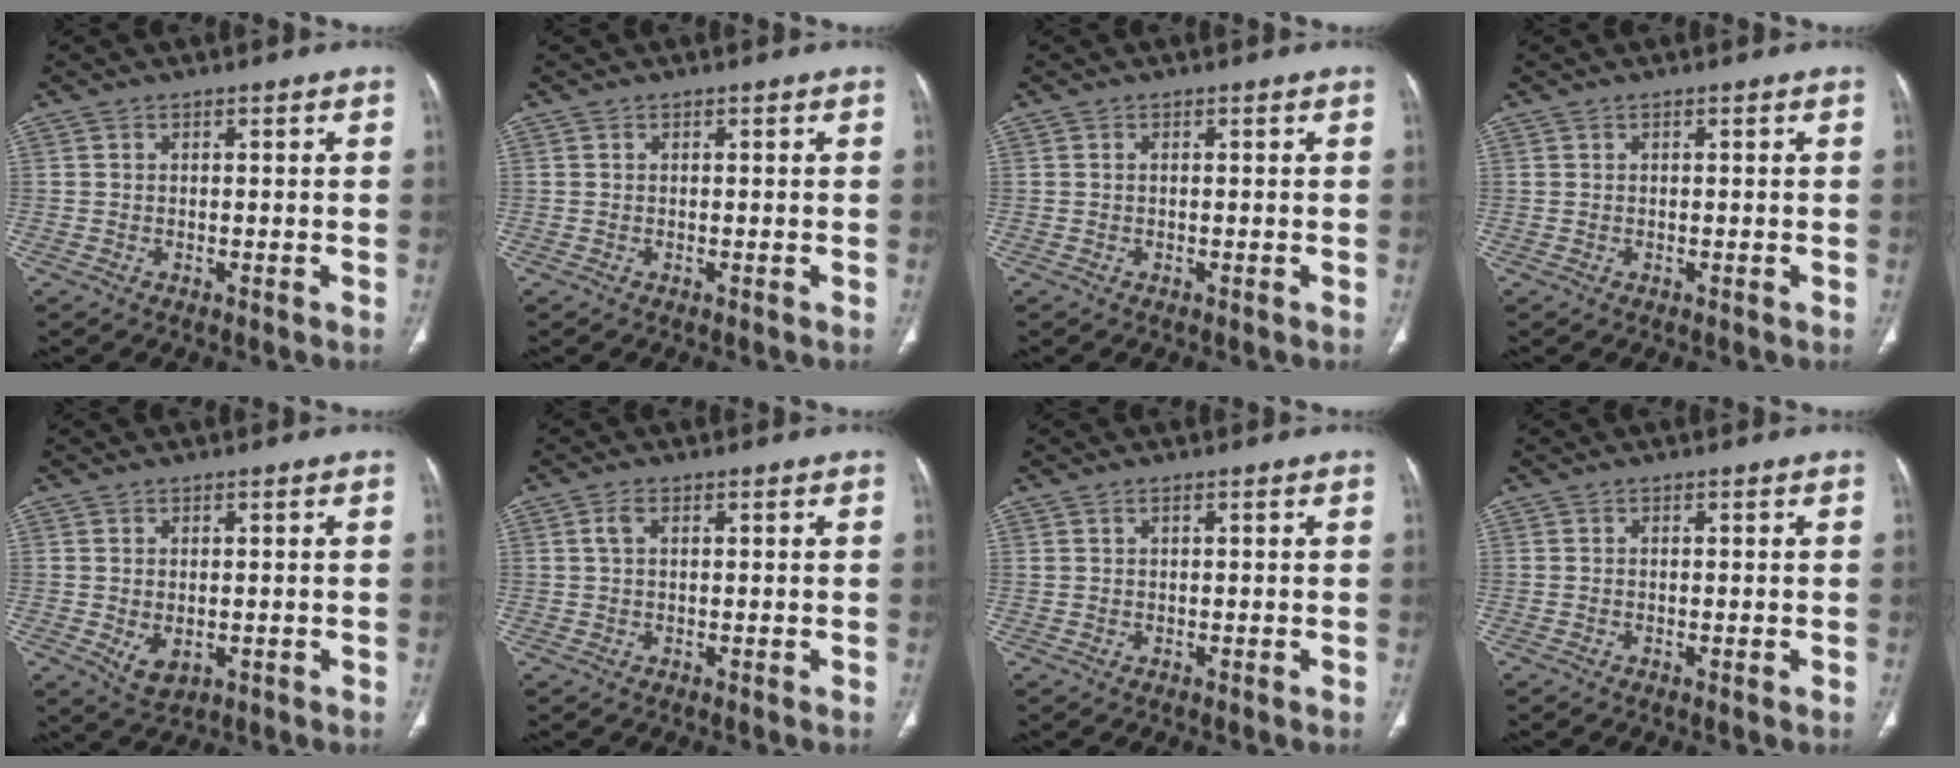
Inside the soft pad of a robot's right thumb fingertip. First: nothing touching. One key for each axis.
{"total": 0.0}
{"total": 0.0}
{"total": 0.0}
{"total": 4.0, "fx": -0.6, "fy": 2.5, "fz": 3.1, "tx": -0.048, "ty": -0.008, "tz": 0.006}
{"total": 2.2, "fx": 0.8, "fy": 1.1, "fz": 1.6, "tx": -0.038, "ty": 0.009, "tz": 0.020}
{"total": 0.7, "fx": 0.5, "fy": 0.3, "fz": 0.5, "tx": -0.011, "ty": 0.003, "tz": 0.012}
{"total": 0.0}